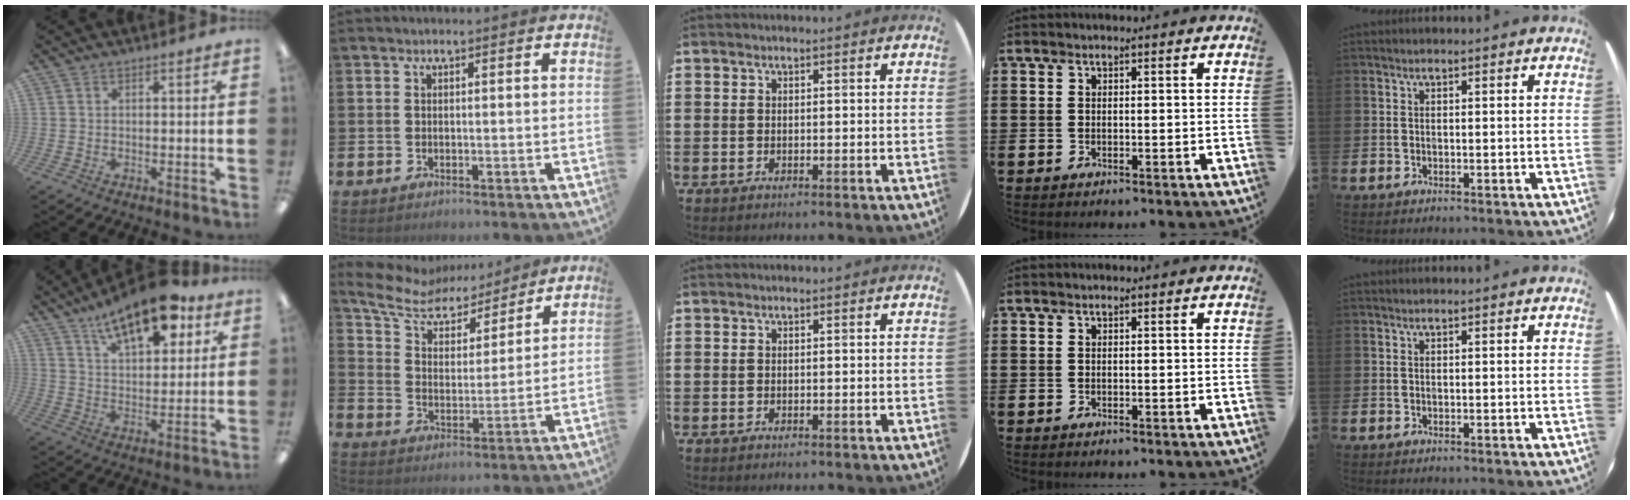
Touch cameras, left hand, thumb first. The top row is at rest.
{"thumb": {"total": 16.5, "force": [10.7, 7.0, 10.5], "torque": [-0.159, -0.048, 0.178]}, "index": {"total": 8.0, "force": [6.8, 3.4, 2.3], "torque": [-0.074, -0.047, 0.117]}}